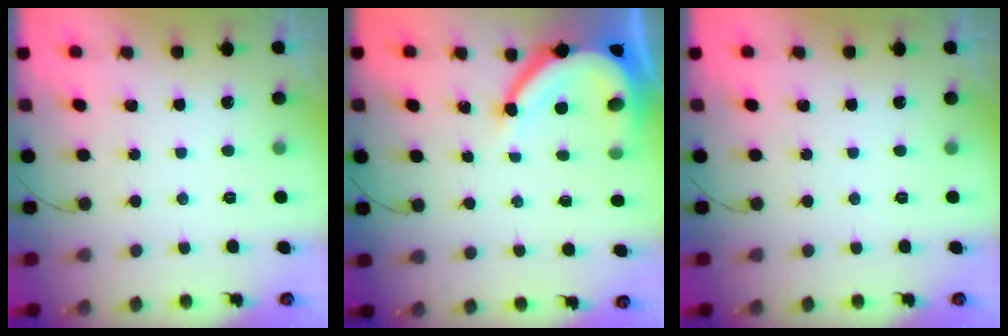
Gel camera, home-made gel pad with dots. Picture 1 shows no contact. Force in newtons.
{"total": 10.2, "press": 10.1, "slide": 1.1}
{"total": 0.0}